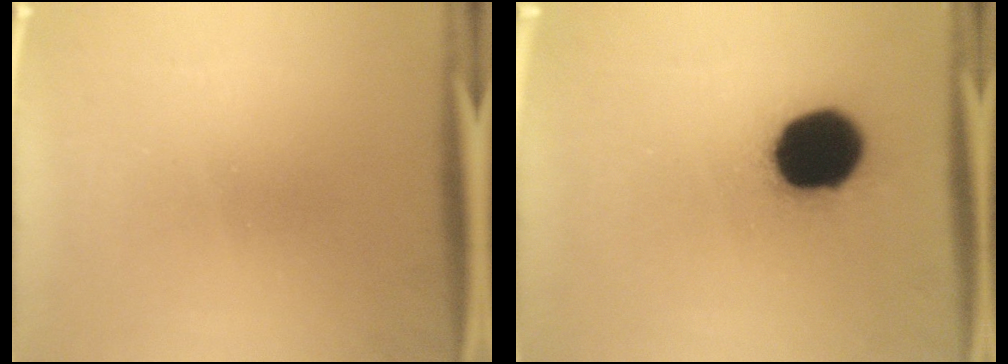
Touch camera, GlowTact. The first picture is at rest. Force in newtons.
{"total": 20.1}